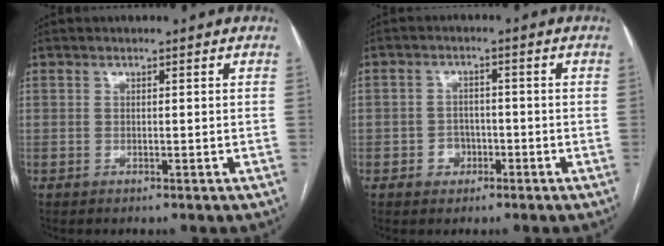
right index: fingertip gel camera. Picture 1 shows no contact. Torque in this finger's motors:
{"motor_torque": [-0.44, -0.19, -0.71, -0.21]}